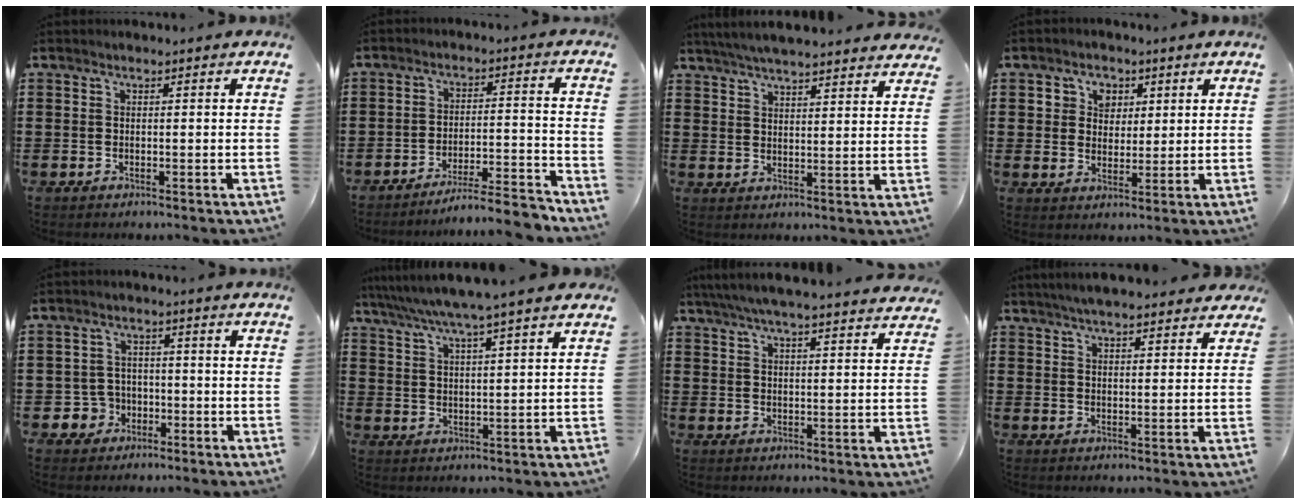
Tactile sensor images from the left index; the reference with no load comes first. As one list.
[{"total": 6.4, "force": [-6.0, -0.2, 2.3], "torque": [-0.031, -0.002, -0.113]}, {"total": 5.3, "force": [5.1, -0.2, 1.4], "torque": [-0.043, -0.020, 0.091]}, {"total": 3.7, "force": [1.7, 3.2, 0.6], "torque": [-0.022, 0.011, 0.026]}, {"total": 4.2, "force": [-1.9, 3.6, 1.2], "torque": [-0.038, 0.006, -0.038]}, {"total": 5.9, "force": [5.1, -0.6, 3.0], "torque": [-0.075, -0.026, 0.085]}, {"total": 5.5, "force": [5.2, -0.2, 2.0], "torque": [-0.055, -0.023, 0.091]}, {"total": 5.0, "force": [4.6, 0.5, 1.8], "torque": [-0.048, -0.008, 0.085]}]